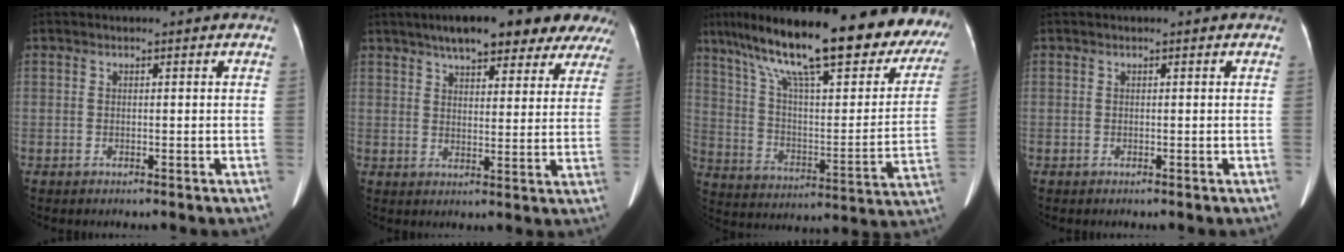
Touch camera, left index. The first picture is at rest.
{"total": 17.9, "force": [14.1, 4.9, 9.8], "torque": [-0.130, 0.035, 0.175]}
{"total": 32.0, "force": [24.8, 6.8, 19.0], "torque": [-0.290, -0.014, 0.343]}
{"total": 0.0}